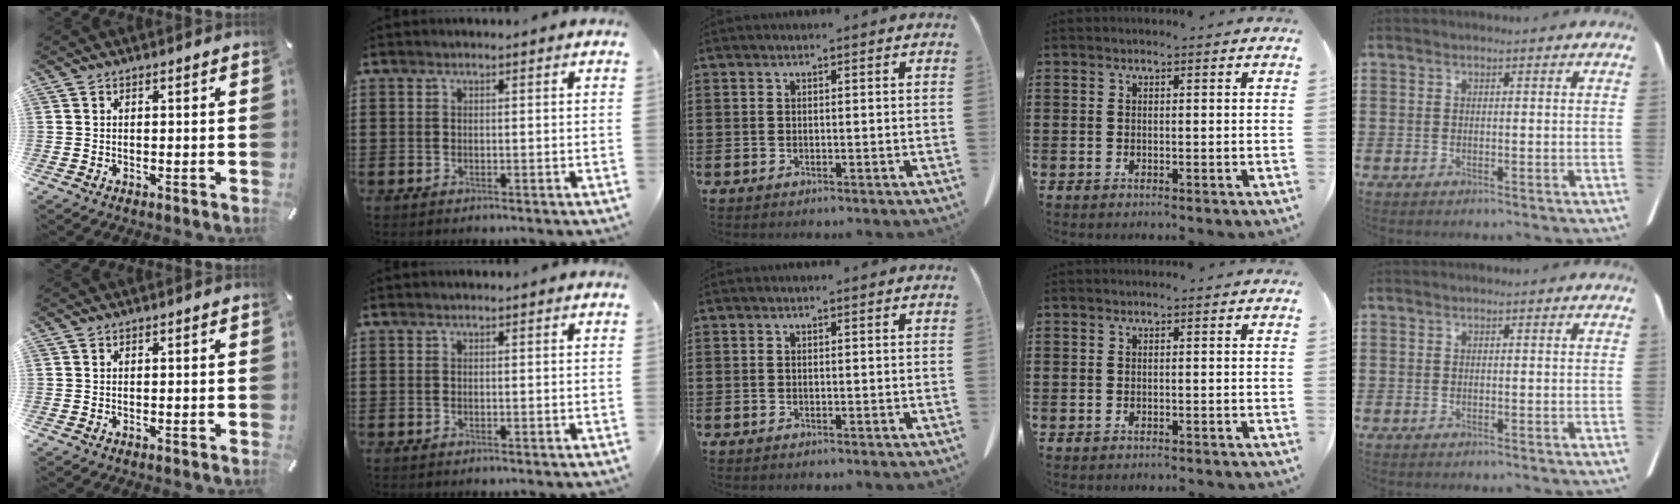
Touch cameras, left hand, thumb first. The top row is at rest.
{"ring": {"total": 0.5, "force": [-0.5, 0.0, 0.1], "torque": [-0.004, -0.003, -0.010]}}